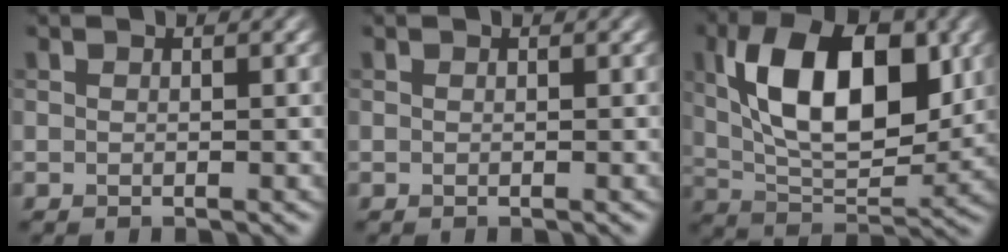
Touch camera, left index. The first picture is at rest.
{"total": 0.0}
{"total": 11.4, "force": [2.8, 5.8, 9.4], "torque": [-0.147, 0.007, 0.046]}